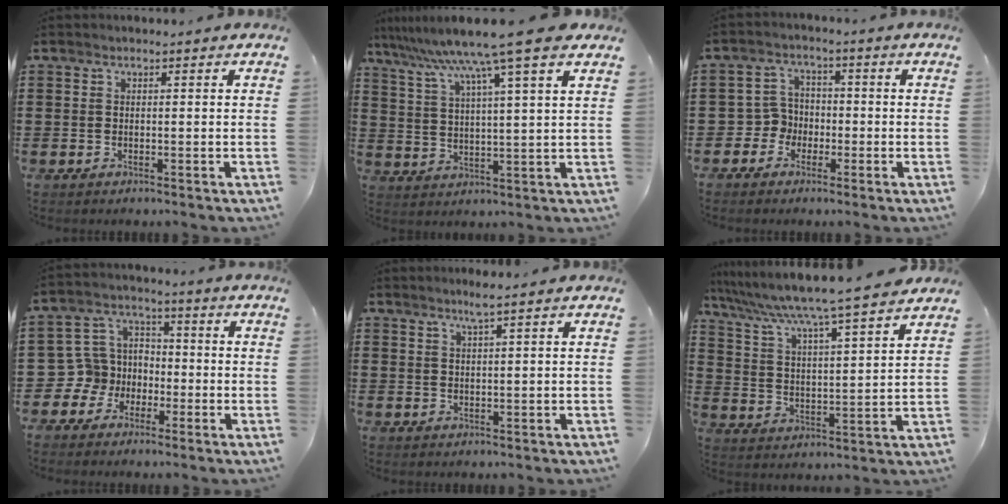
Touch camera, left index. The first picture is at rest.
{"total": 10.7, "force": [8.3, -0.7, 6.7], "torque": [-0.159, -0.038, 0.134]}
{"total": 4.1, "force": [-1.9, 3.5, 0.8], "torque": [-0.044, 0.003, -0.045]}
{"total": 7.2, "force": [-2.1, 6.7, 1.5], "torque": [-0.077, 0.001, -0.044]}
{"total": 2.6, "force": [1.8, -0.3, 1.9], "torque": [-0.038, -0.001, 0.031]}
{"total": 6.0, "force": [5.4, -1.0, 2.5], "torque": [-0.074, -0.050, 0.082]}